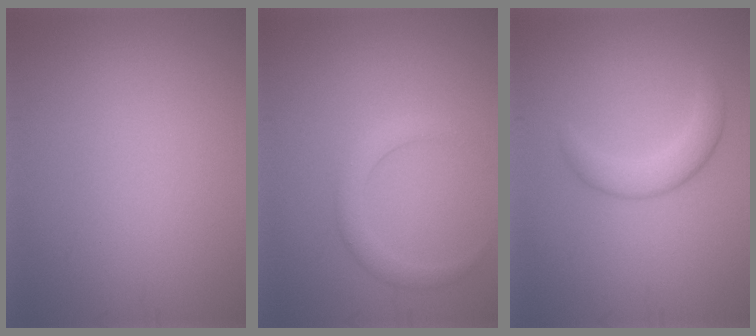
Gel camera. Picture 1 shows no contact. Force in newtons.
{"total": 2.0, "press": 2.0, "slide": 0.2}
{"total": 2.7, "press": 2.7, "slide": 0.1}